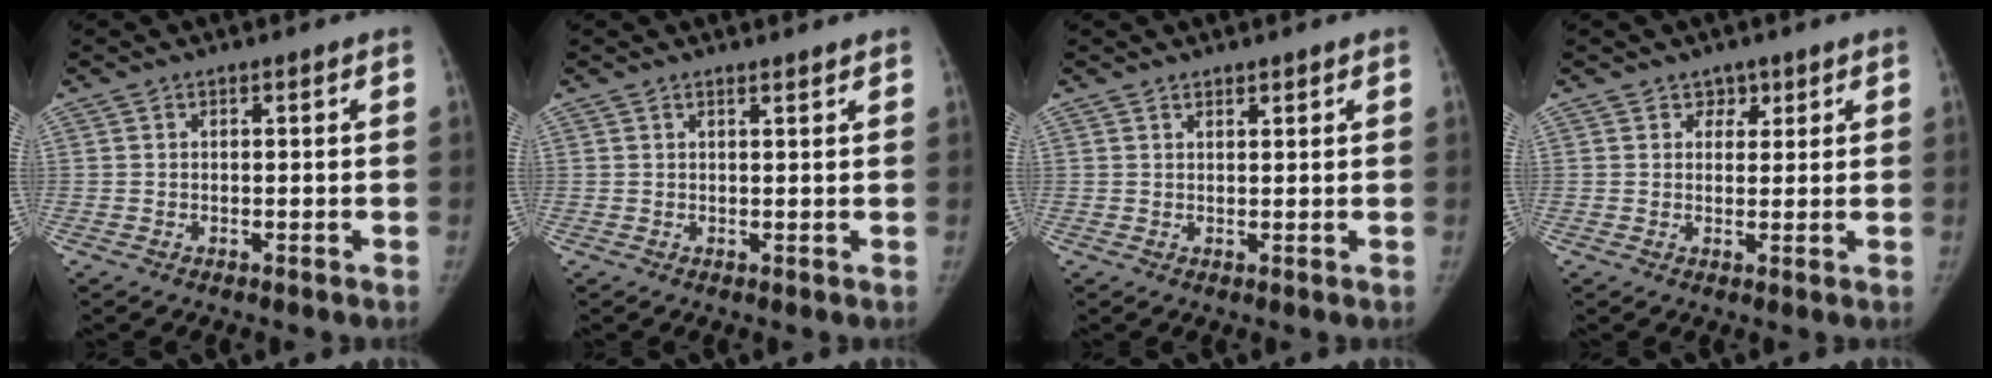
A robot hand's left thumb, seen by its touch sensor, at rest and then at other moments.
{"total": 1.1, "force": [1.0, 0.0, 0.5], "torque": [-0.005, -0.006, 0.017]}
{"total": 1.3, "force": [1.1, 0.4, 0.5], "torque": [-0.001, -0.006, 0.017]}
{"total": 2.5, "force": [1.6, 1.9, 0.5], "torque": [0.016, -0.008, 0.019]}